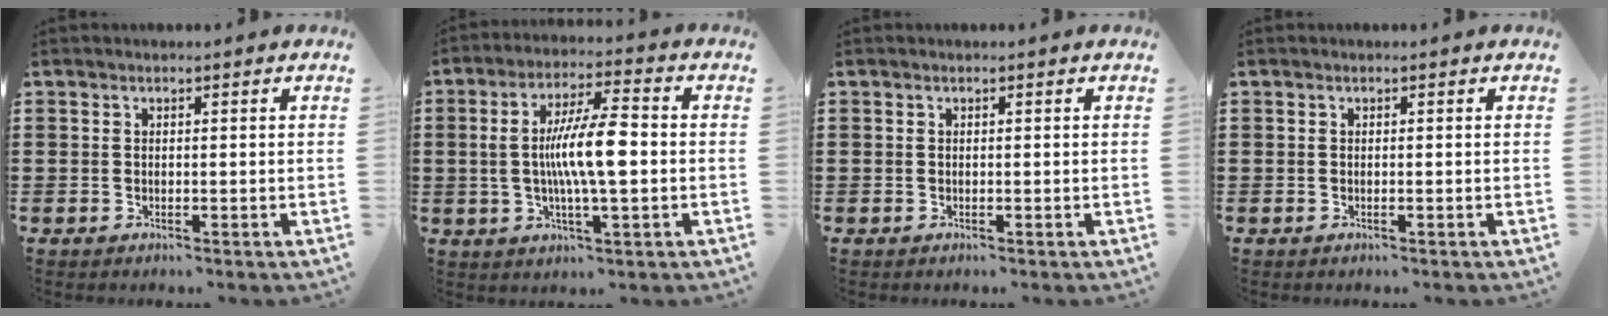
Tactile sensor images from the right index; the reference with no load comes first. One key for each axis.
{"total": 10.0, "fx": -0.3, "fy": 2.0, "fz": 9.8, "tx": -0.184, "ty": 0.001, "tz": -0.010}
{"total": 0.0}
{"total": 0.0}